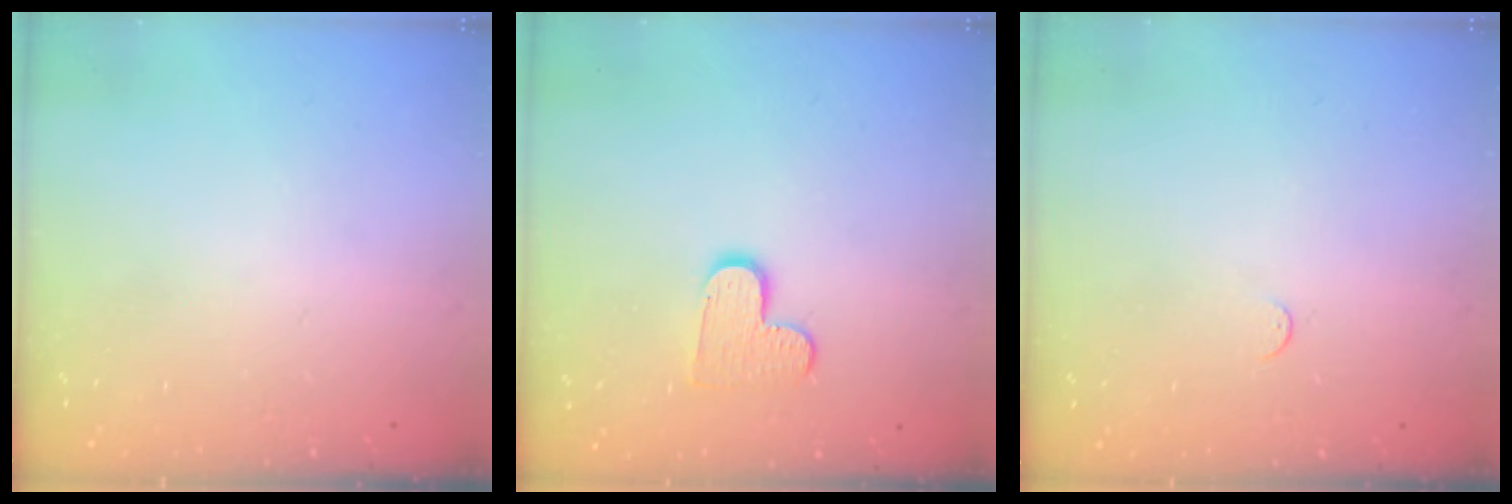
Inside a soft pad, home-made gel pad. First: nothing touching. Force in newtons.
{"total": 8.2, "press": 8.1, "slide": 0.2}
{"total": 2.7, "press": 2.7, "slide": 0.4}